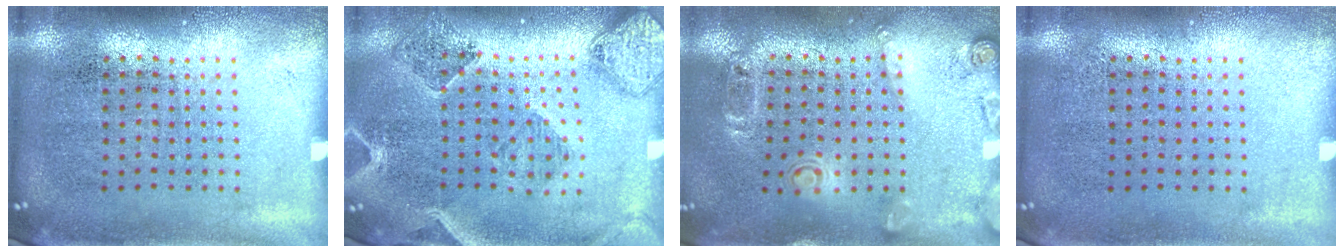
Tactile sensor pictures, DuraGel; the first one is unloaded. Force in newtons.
{"total": 0.9, "press": 0.9, "slide": 0.3}
{"total": 1.8, "press": 1.2, "slide": 1.3}
{"total": 0.0}